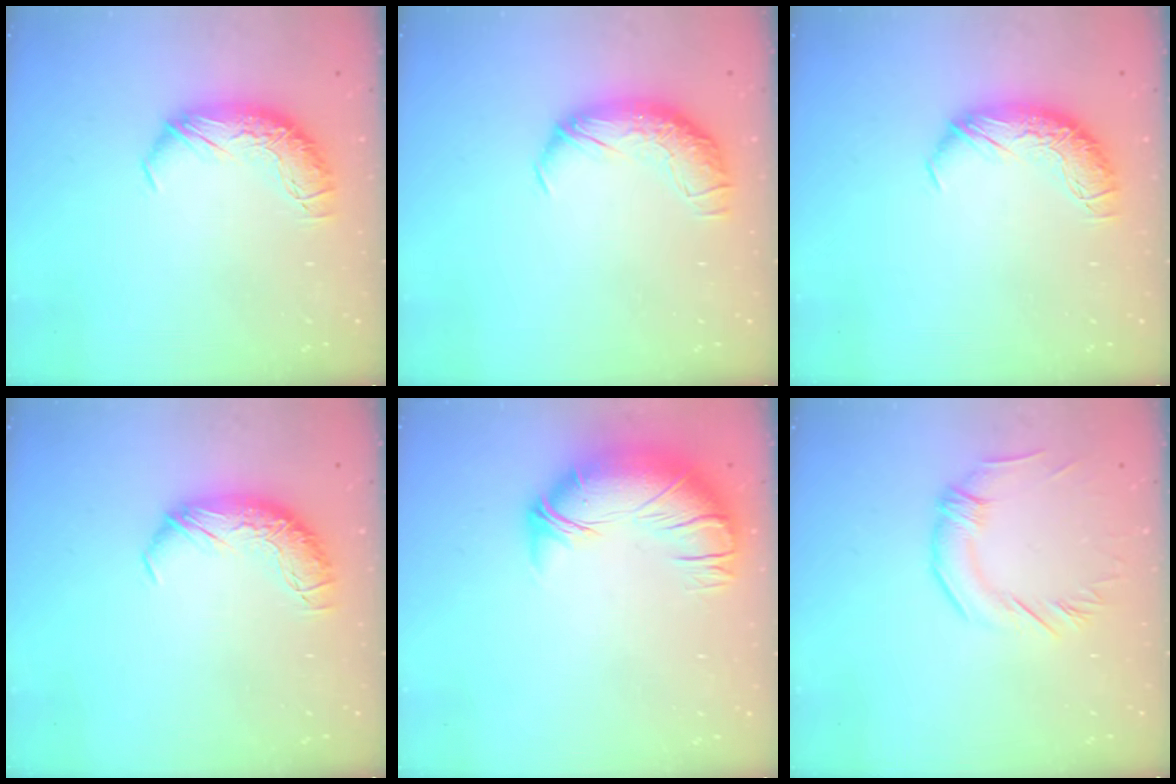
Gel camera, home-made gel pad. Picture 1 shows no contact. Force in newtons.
{"total": 1.5, "press": 0.2, "slide": 1.5}
{"total": 0.0}
{"total": 0.0}
{"total": 3.4, "press": 1.3, "slide": 3.1}
{"total": 1.8, "press": 1.5, "slide": 1.0}